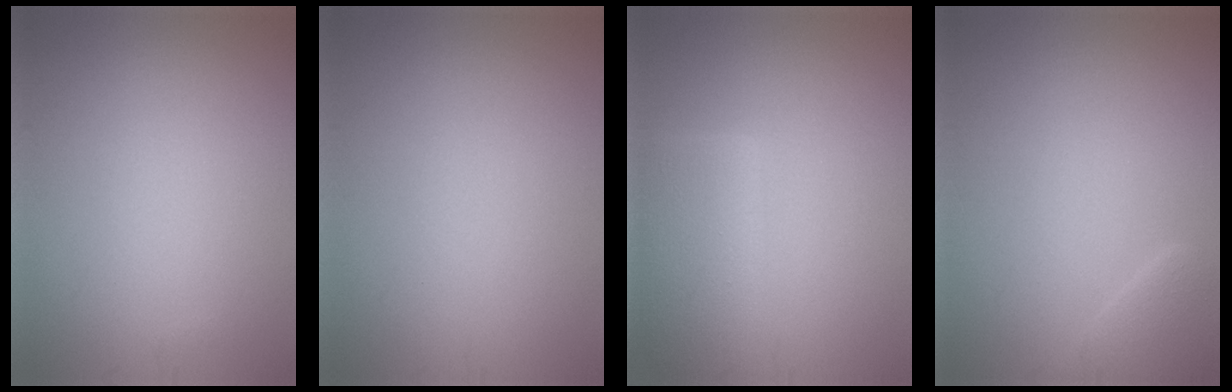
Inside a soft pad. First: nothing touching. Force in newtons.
{"total": 0.0}
{"total": 4.6, "press": 4.6, "slide": 0.2}
{"total": 2.0, "press": 2.0, "slide": 0.2}